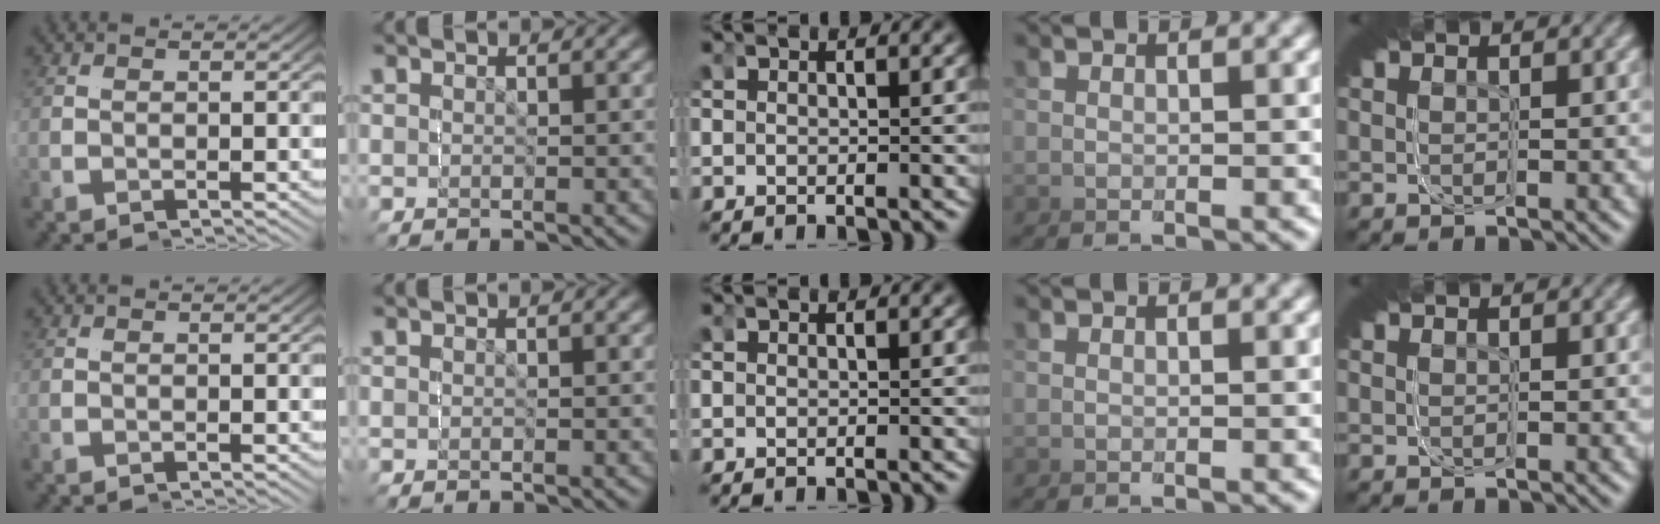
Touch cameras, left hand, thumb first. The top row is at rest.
{}